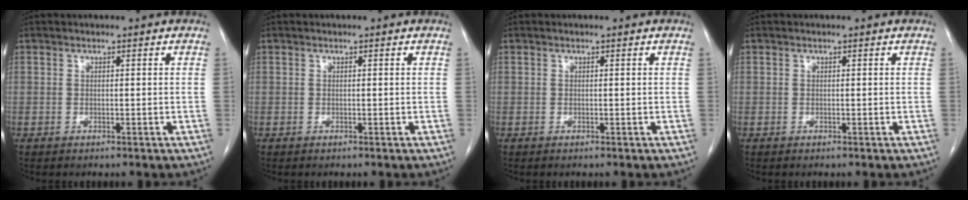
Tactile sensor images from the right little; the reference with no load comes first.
{"total": 0.0}
{"total": 0.0}
{"total": 0.0}